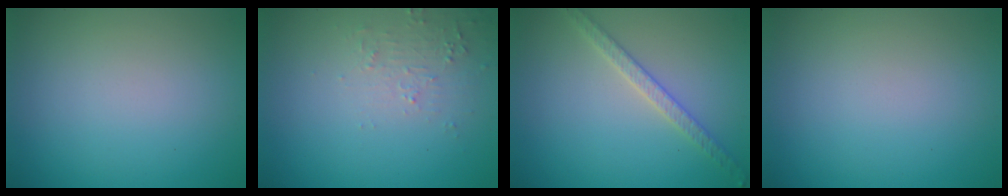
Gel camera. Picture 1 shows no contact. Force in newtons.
{"total": 2.1, "press": 2.0, "slide": 0.5}
{"total": 2.5, "press": 2.4, "slide": 0.4}
{"total": 0.0}